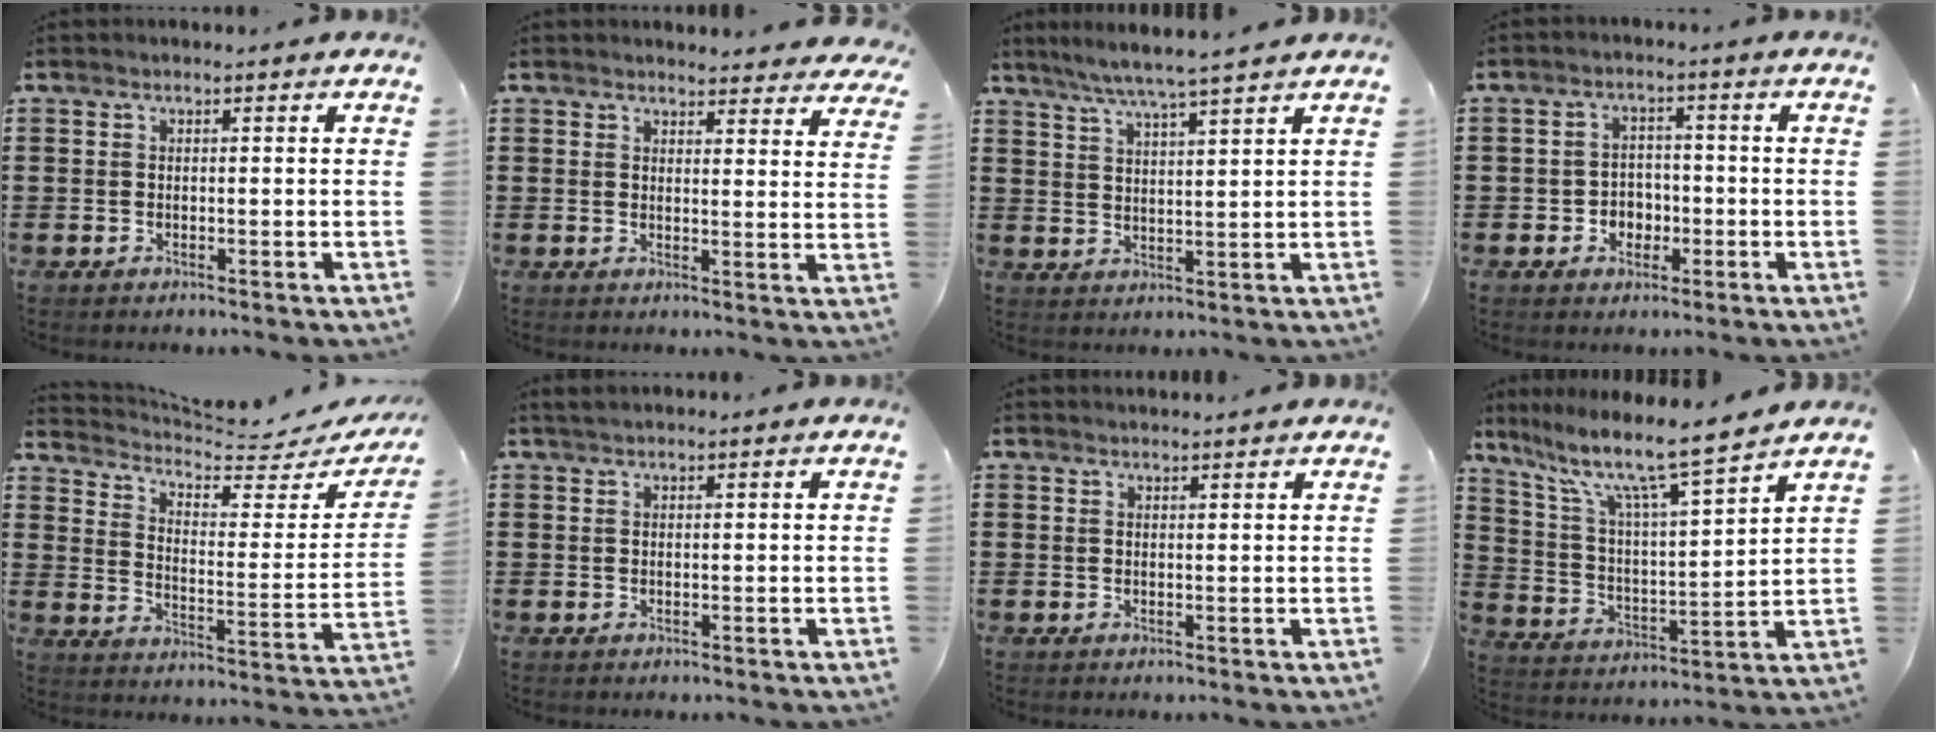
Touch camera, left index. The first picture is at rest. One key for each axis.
{"total": 3.5, "fx": 3.4, "fy": 0.3, "fz": 0.4, "tx": -0.012, "ty": -0.014, "tz": 0.063}
{"total": 5.4, "fx": 4.7, "fy": -0.9, "fz": 2.5, "tx": -0.063, "ty": -0.024, "tz": 0.082}
{"total": 3.2, "fx": -1.2, "fy": 2.7, "fz": 1.2, "tx": -0.030, "ty": 0.004, "tz": -0.029}
{"total": 4.8, "fx": 4.2, "fy": 0.9, "fz": 2.1, "tx": -0.065, "ty": -0.034, "tz": 0.070}
{"total": 0.9, "fx": 0.8, "fy": 0.2, "fz": 0.5, "tx": -0.010, "ty": 0.002, "tz": 0.014}
{"total": 1.1, "fx": 1.1, "fy": 0.0, "fz": 0.1, "tx": -0.004, "ty": -0.001, "tz": 0.022}
{"total": 10.5, "fx": 8.2, "fy": 1.0, "fz": 6.5, "tx": -0.150, "ty": -0.054, "tz": 0.131}